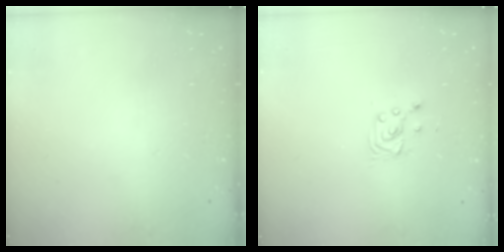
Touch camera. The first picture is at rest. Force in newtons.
{"total": 2.9, "press": 2.9, "slide": 0.4}